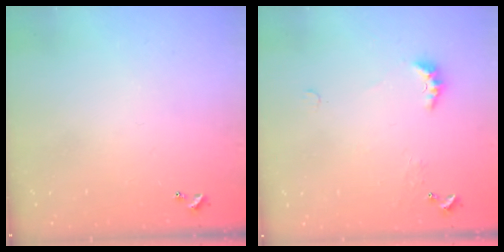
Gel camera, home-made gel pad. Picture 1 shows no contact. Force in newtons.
{"total": 3.2, "press": 3.1, "slide": 0.8}